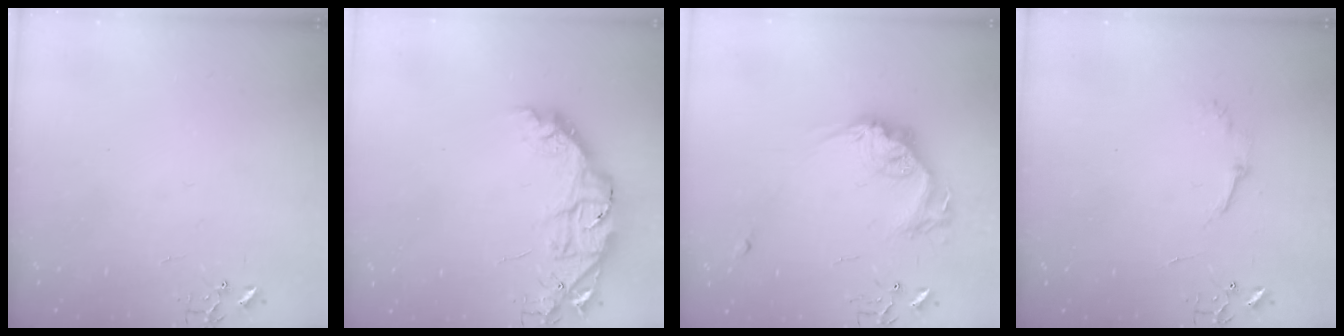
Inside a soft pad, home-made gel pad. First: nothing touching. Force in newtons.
{"total": 12.7, "press": 12.7, "slide": 0.9}
{"total": 17.4, "press": 17.3, "slide": 1.4}
{"total": 5.0, "press": 4.9, "slide": 0.6}